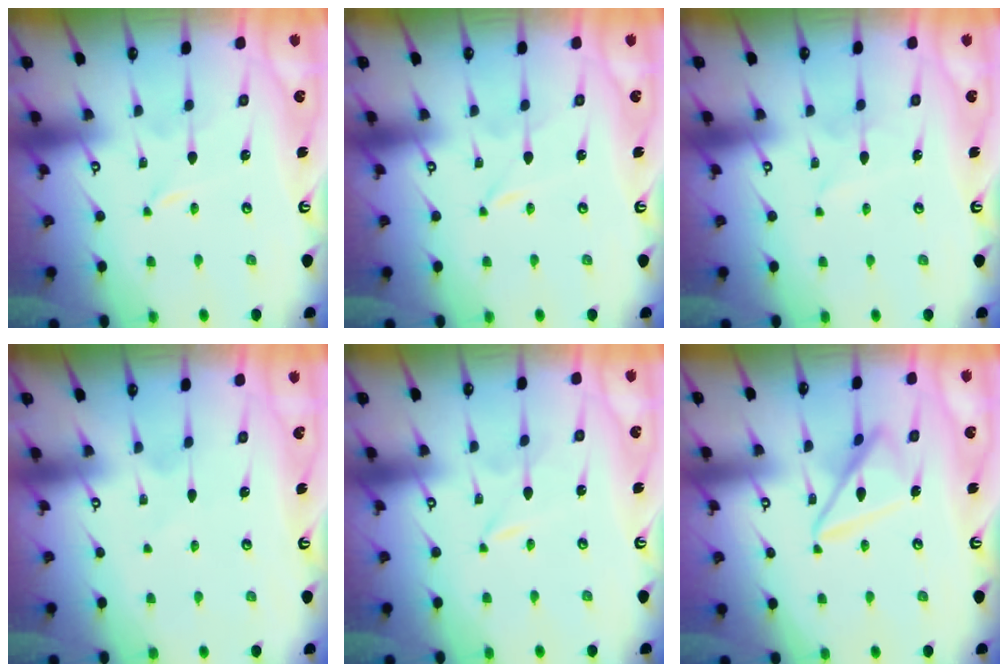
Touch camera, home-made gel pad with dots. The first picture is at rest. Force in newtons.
{"total": 0.0}
{"total": 2.8, "press": 2.8, "slide": 0.3}
{"total": 0.9, "press": 0.8, "slide": 0.1}
{"total": 0.0}
{"total": 12.7, "press": 12.6, "slide": 1.2}